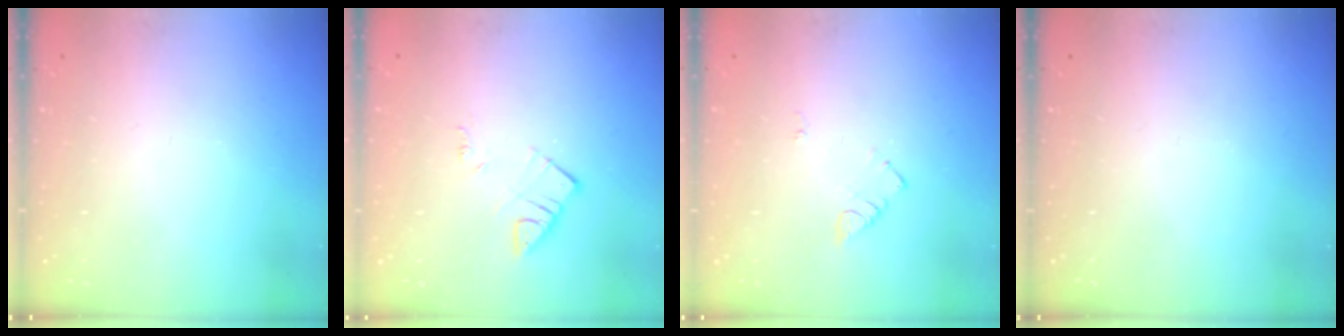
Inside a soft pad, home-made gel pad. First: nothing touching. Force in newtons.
{"total": 4.4, "press": 4.4, "slide": 0.2}
{"total": 4.0, "press": 4.0, "slide": 0.5}
{"total": 0.0}